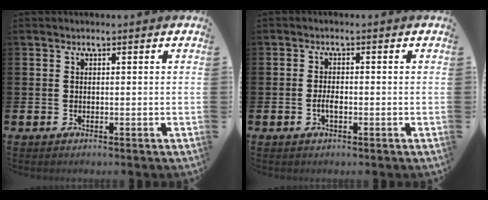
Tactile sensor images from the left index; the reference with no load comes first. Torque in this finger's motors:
{"motor_torque": [0.32, 0.19, -0.02, 0.08]}